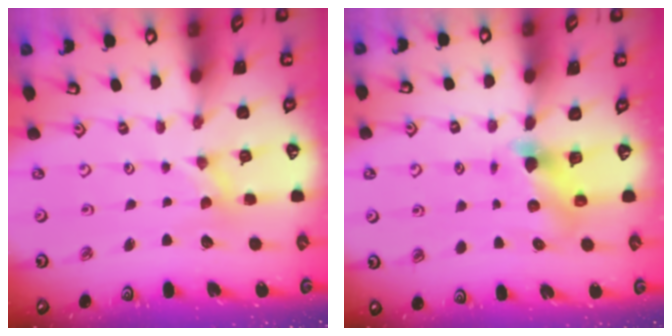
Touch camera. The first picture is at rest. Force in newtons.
{"total": 6.1, "press": 6.1, "slide": 0.2}